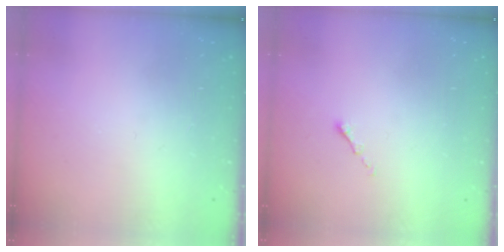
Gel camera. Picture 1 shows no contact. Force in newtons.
{"total": 0.0}